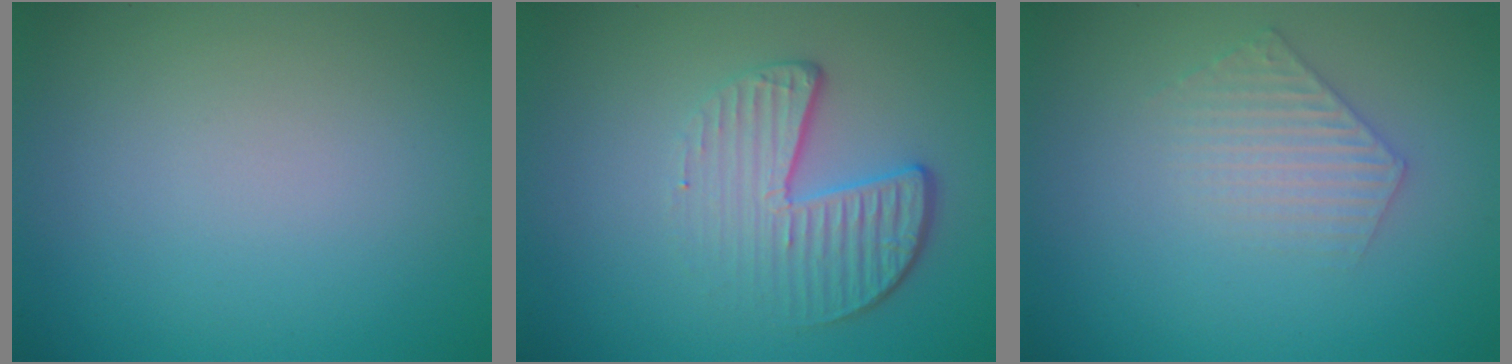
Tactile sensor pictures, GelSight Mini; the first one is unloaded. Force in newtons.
{"total": 4.5, "press": 3.0, "slide": 3.4}
{"total": 2.2, "press": 2.1, "slide": 0.4}